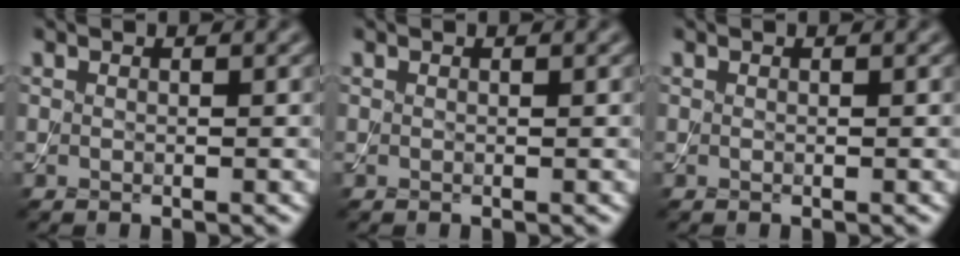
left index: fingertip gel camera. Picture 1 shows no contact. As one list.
[{"total": 0.0}, {"total": 0.0}]